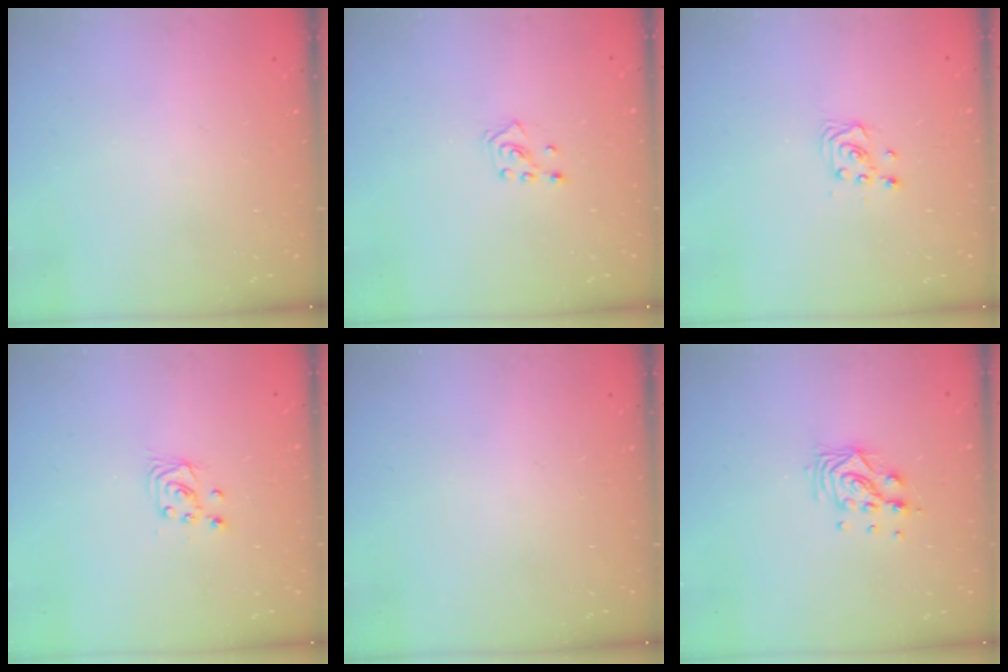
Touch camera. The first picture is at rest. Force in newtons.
{"total": 2.8, "press": 2.7, "slide": 0.7}
{"total": 2.9, "press": 2.9, "slide": 0.4}
{"total": 3.0, "press": 3.0, "slide": 0.3}
{"total": 0.0}
{"total": 8.8, "press": 8.7, "slide": 0.9}